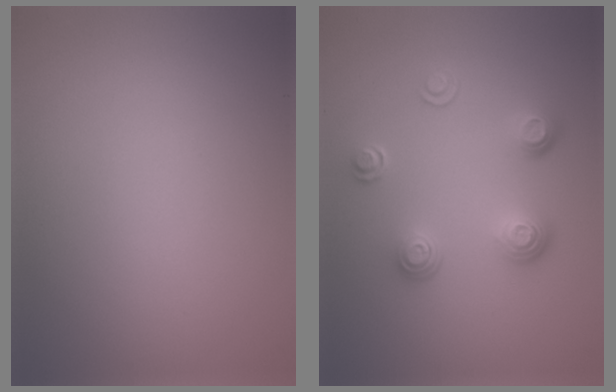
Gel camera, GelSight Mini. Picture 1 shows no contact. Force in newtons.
{"total": 3.6, "press": 2.7, "slide": 2.4}